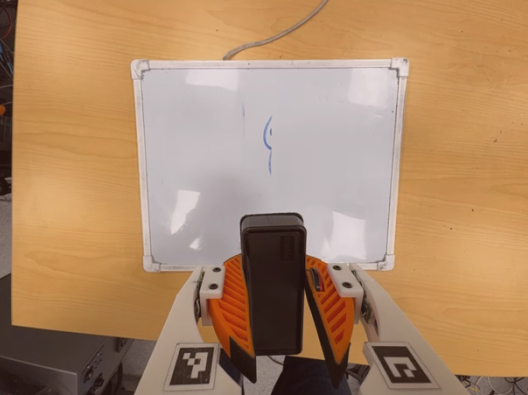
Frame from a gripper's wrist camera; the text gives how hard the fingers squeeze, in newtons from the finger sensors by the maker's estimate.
{"total": 8.8, "left": 9.0, "right": 8.7}